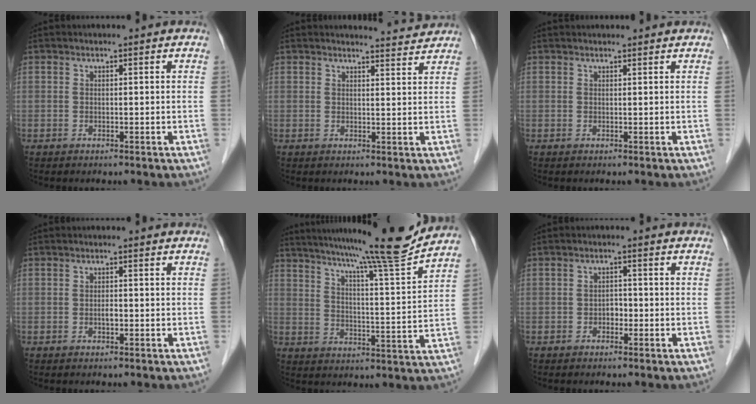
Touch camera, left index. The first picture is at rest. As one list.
[{"total": 3.6, "force": [3.6, -0.2, -0.3], "torque": [-0.008, -0.009, 0.041]}, {"total": 3.5, "force": [3.4, 0.4, 0.7], "torque": [-0.009, 0.026, 0.041]}, {"total": 0.9, "force": [-0.2, 0.3, 0.8], "torque": [-0.015, 0.001, -0.005]}, {"total": 15.4, "force": [13.8, -2.5, 6.3], "torque": [-0.106, -0.038, 0.196]}, {"total": 1.5, "force": [-0.6, 1.0, 0.9], "torque": [-0.011, 0.005, -0.012]}]